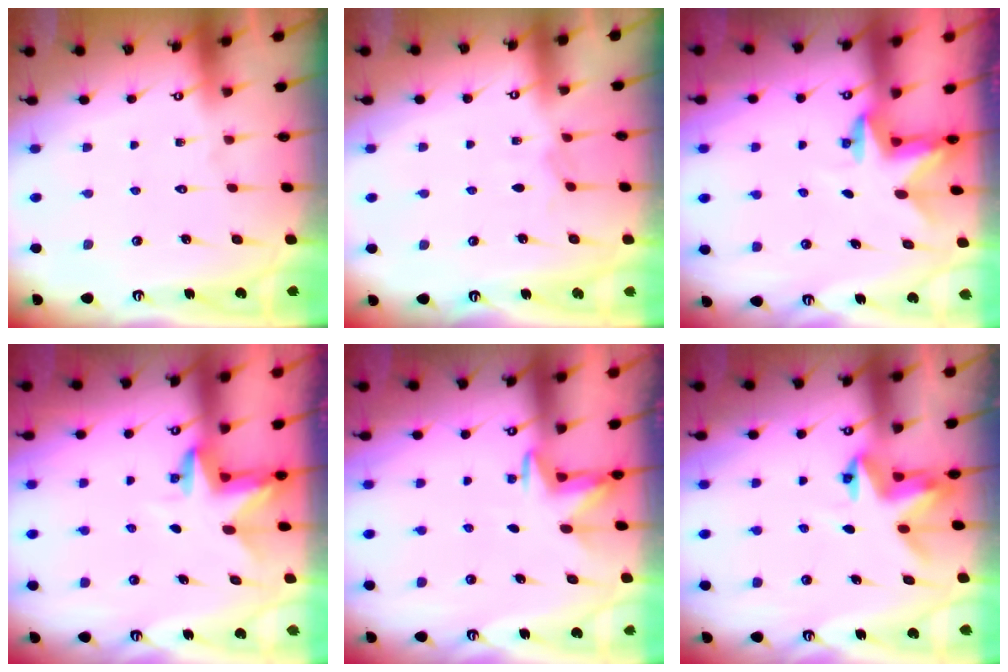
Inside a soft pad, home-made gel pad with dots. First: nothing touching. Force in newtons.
{"total": 3.8, "press": 3.7, "slide": 0.5}
{"total": 2.5, "press": 2.5, "slide": 0.4}
{"total": 3.3, "press": 3.3, "slide": 0.2}
{"total": 3.1, "press": 3.0, "slide": 0.7}
{"total": 3.9, "press": 3.9, "slide": 0.4}